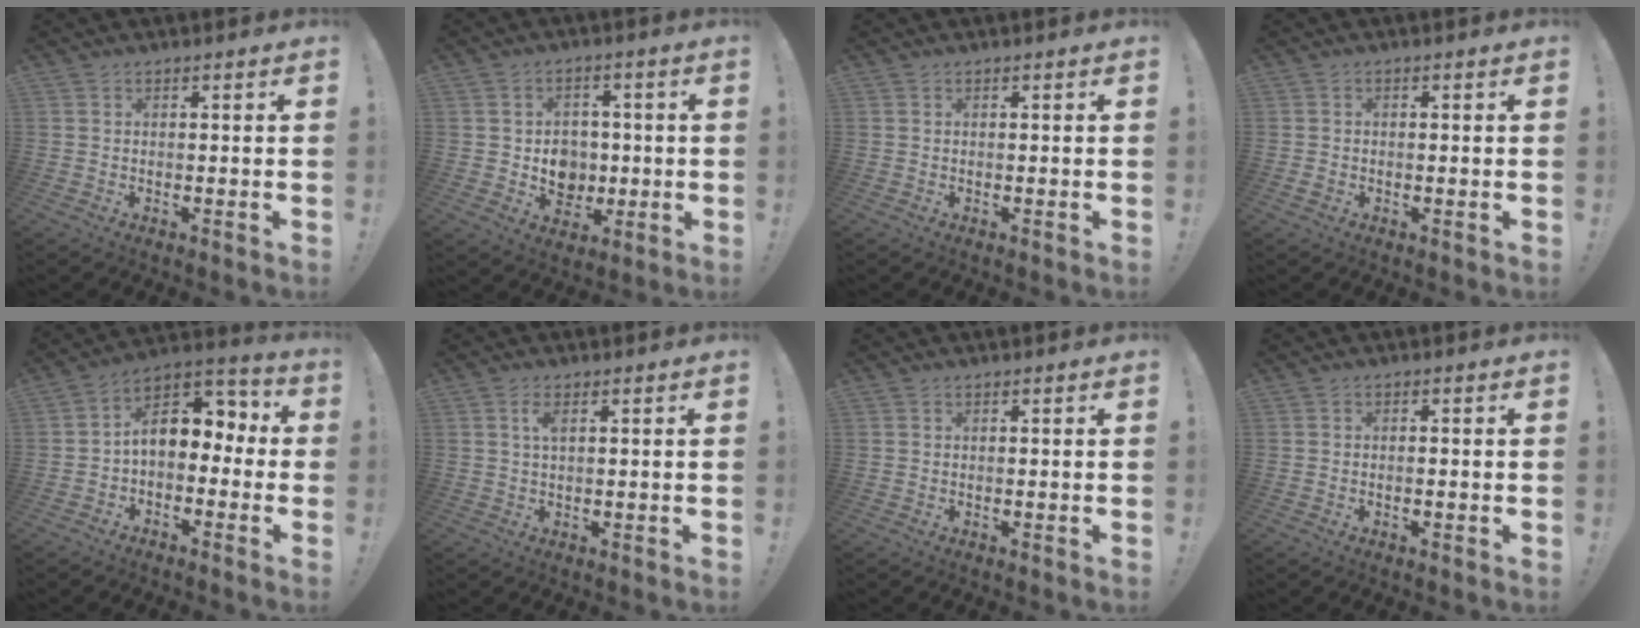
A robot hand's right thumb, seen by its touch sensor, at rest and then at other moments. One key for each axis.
{"total": 8.1, "fx": -0.1, "fy": 7.4, "fz": 3.4, "tx": -0.035, "ty": -0.004, "tz": 0.006}
{"total": 0.0}
{"total": 1.5, "fx": -0.5, "fy": 0.9, "fz": 1.0, "tx": -0.016, "ty": 0.004, "tz": -0.008}
{"total": 10.8, "fx": 1.7, "fy": 7.9, "fz": 7.2, "tx": -0.090, "ty": -0.005, "tz": 0.037}
{"total": 2.5, "fx": 0.8, "fy": 0.7, "fz": 2.2, "tx": -0.039, "ty": -0.001, "tz": 0.011}
{"total": 0.0}
{"total": 1.0, "fx": -0.6, "fy": 0.1, "fz": 0.7, "tx": -0.013, "ty": 0.001, "tz": -0.011}